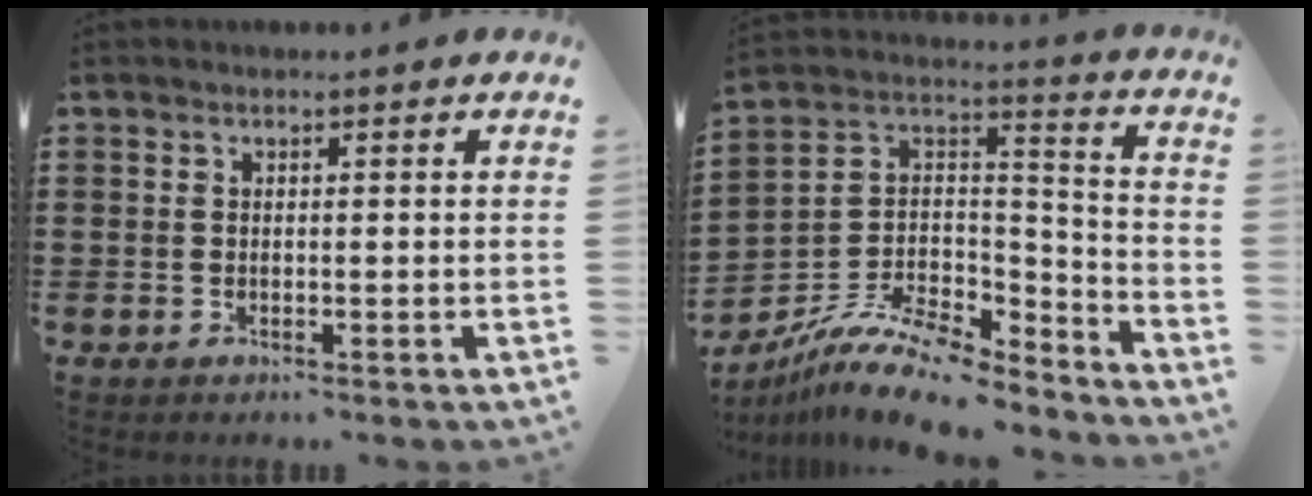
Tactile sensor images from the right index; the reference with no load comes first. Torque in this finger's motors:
{"motor_torque": [0.23, -0.14, -0.16, -0.21]}